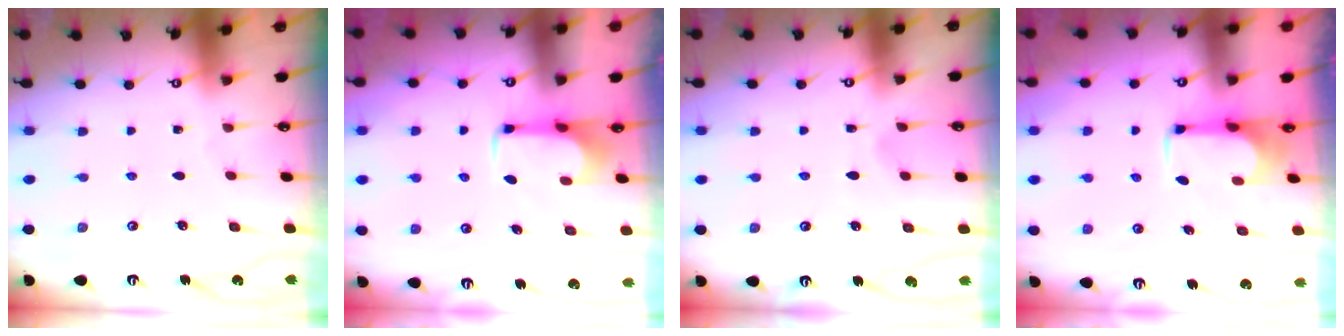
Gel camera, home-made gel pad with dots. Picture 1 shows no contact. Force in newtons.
{"total": 1.9, "press": 1.9, "slide": 0.2}
{"total": 3.2, "press": 3.2, "slide": 0.4}
{"total": 0.9, "press": 0.3, "slide": 0.8}